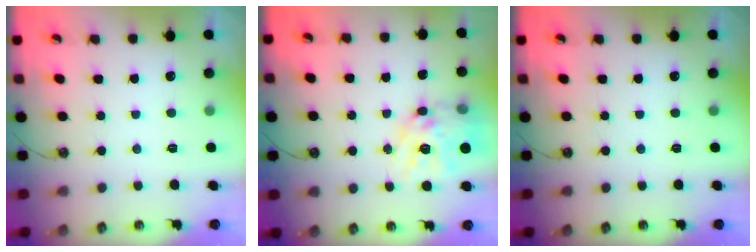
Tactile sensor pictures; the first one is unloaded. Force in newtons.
{"total": 15.1, "press": 15.1, "slide": 1.4}
{"total": 0.0}